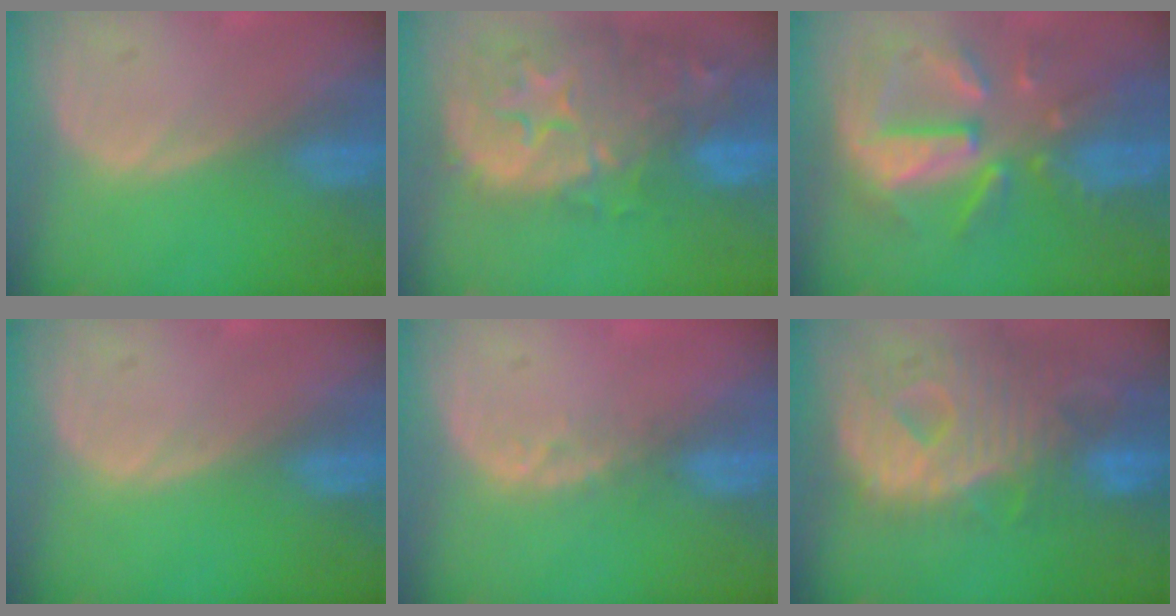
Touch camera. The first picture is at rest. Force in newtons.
{"total": 15.1, "press": 12.1, "slide": 9.0}
{"total": 10.7, "press": 9.5, "slide": 4.9}
{"total": 0.0}
{"total": 2.1, "press": 1.8, "slide": 1.1}
{"total": 12.8, "press": 11.0, "slide": 6.6}